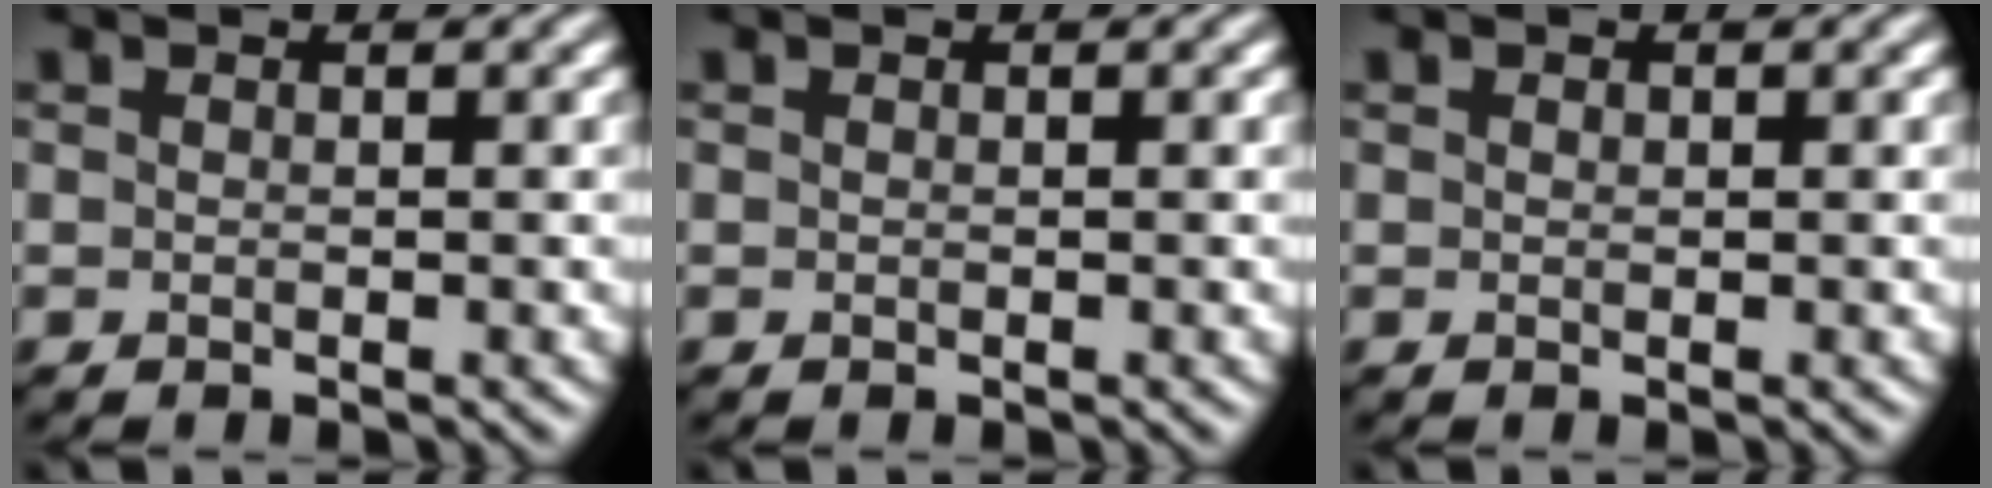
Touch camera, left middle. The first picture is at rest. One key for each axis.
{"total": 0.0}
{"total": 0.0}